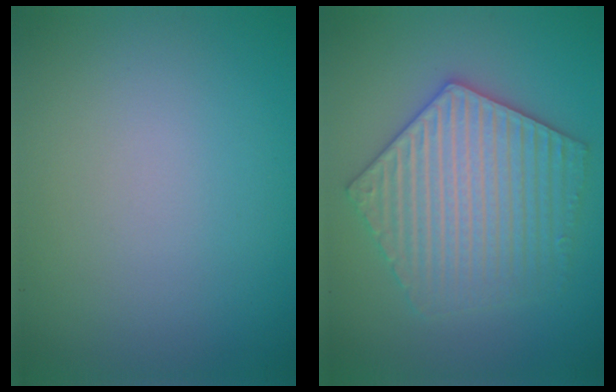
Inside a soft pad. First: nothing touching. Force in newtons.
{"total": 5.6, "press": 5.5, "slide": 0.9}